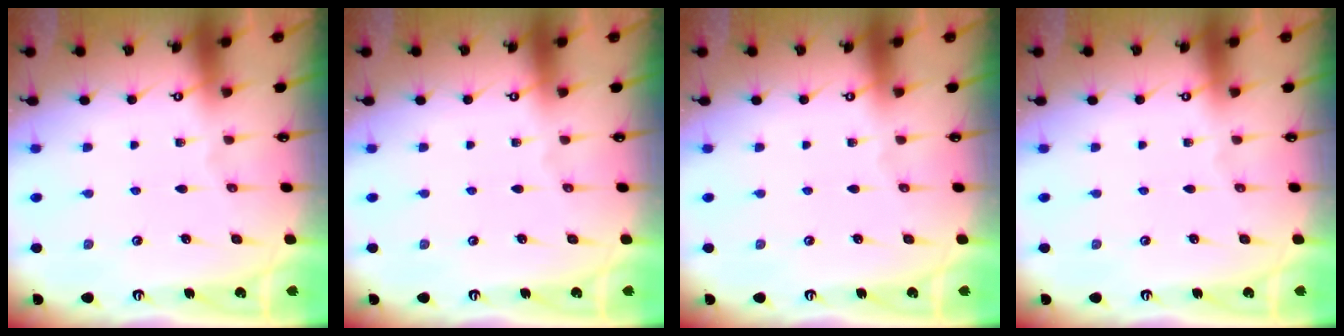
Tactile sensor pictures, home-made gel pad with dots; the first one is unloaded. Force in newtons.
{"total": 0.0}
{"total": 0.0}
{"total": 0.0}